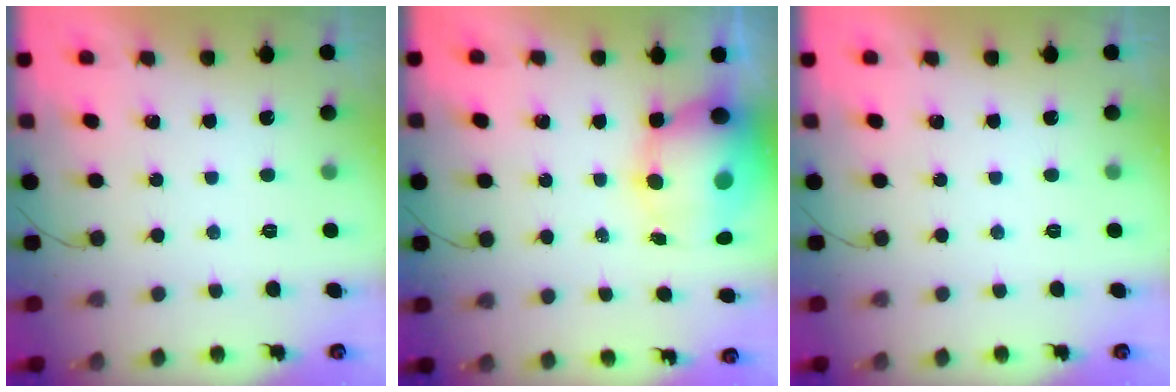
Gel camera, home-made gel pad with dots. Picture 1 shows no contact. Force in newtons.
{"total": 10.4, "press": 10.0, "slide": 2.6}
{"total": 0.0}